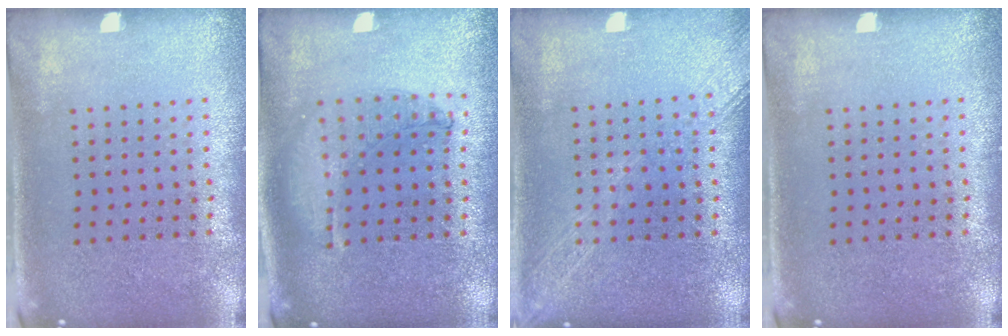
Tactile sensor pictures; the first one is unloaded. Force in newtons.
{"total": 0.7, "press": 0.7, "slide": 0.2}
{"total": 1.8, "press": 1.7, "slide": 0.2}
{"total": 0.0}